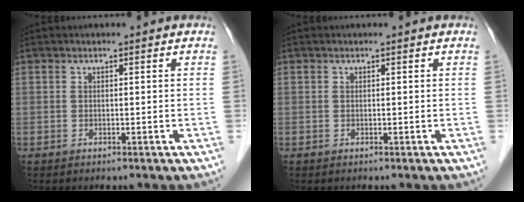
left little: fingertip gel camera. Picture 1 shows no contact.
{"total": 0.0}